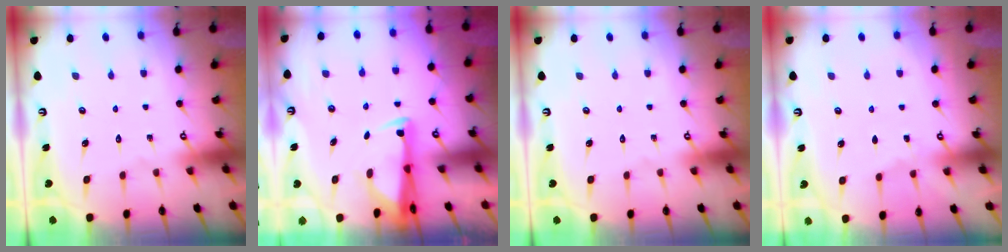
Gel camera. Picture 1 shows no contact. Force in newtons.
{"total": 2.8, "press": 2.7, "slide": 1.0}
{"total": 0.0}
{"total": 2.3, "press": 2.3, "slide": 0.3}